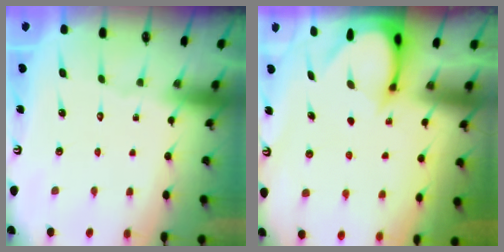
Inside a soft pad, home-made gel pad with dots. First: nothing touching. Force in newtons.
{"total": 3.3, "press": 3.3, "slide": 0.3}